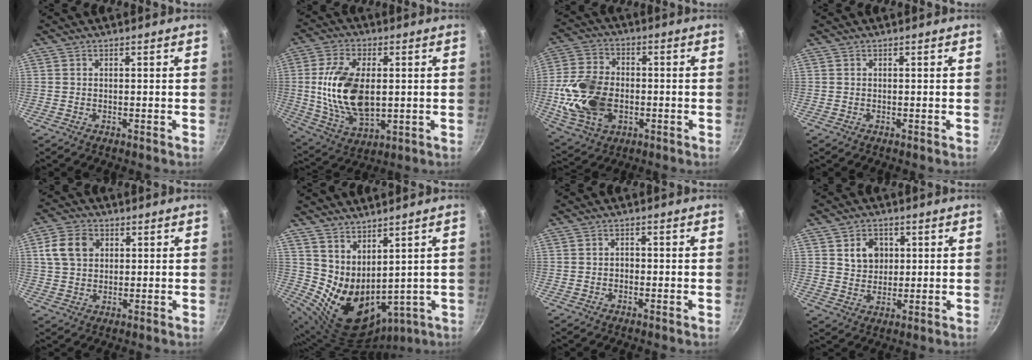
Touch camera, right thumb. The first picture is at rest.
{"total": 16.4, "force": [0.8, 9.4, 13.5], "torque": [-0.242, -0.004, 0.021]}
{"total": 16.4, "force": [-2.4, 11.3, 11.6], "torque": [-0.216, 0.014, -0.040]}
{"total": 0.0}
{"total": 7.9, "force": [2.2, 6.0, 4.5], "torque": [-0.069, 0.006, 0.035]}
{"total": 12.1, "force": [4.6, 7.4, 8.4], "torque": [-0.129, -0.050, 0.110]}
{"total": 1.4, "force": [-0.3, 1.1, 0.8], "torque": [-0.012, 0.006, -0.009]}
{"total": 6.2, "force": [1.8, 5.1, 3.0], "torque": [-0.022, -0.004, 0.032]}